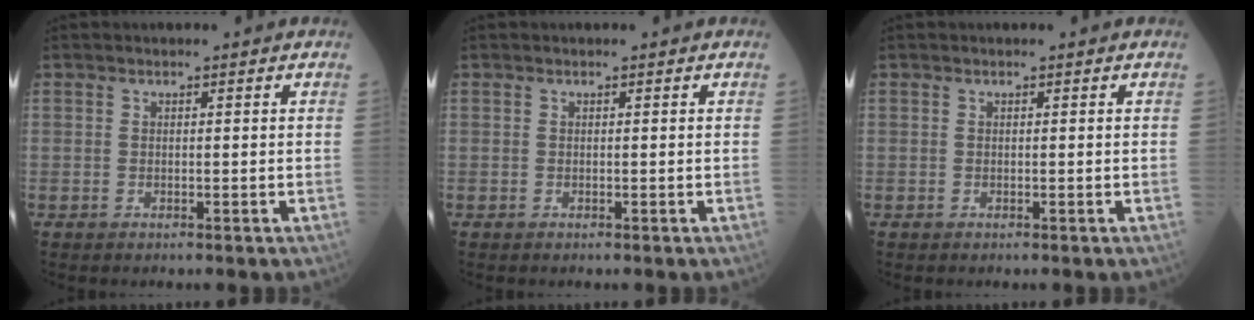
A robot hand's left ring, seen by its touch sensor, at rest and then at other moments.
{"total": 0.0}
{"total": 0.0}